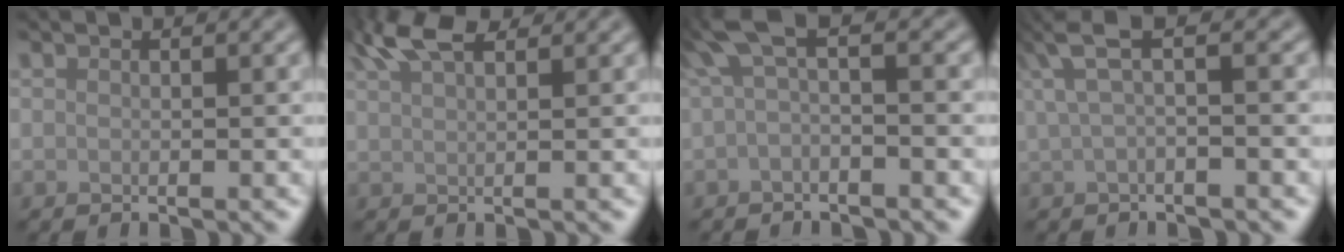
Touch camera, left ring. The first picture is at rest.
{"total": 4.7, "force": [3.5, 1.4, 2.8], "torque": [-0.062, 0.019, 0.065]}
{"total": 3.4, "force": [0.4, 0.9, 3.3], "torque": [-0.060, 0.004, -0.002]}
{"total": 3.3, "force": [1.3, 0.7, 3.0], "torque": [-0.058, 0.011, 0.018]}